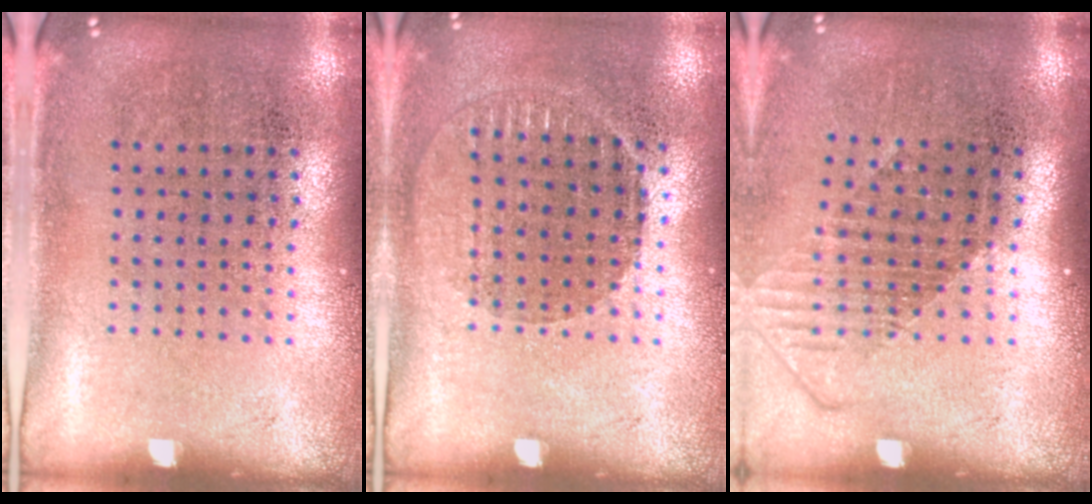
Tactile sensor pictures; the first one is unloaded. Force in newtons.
{"total": 0.9, "press": 0.9, "slide": 0.2}
{"total": 1.4, "press": 1.1, "slide": 0.9}